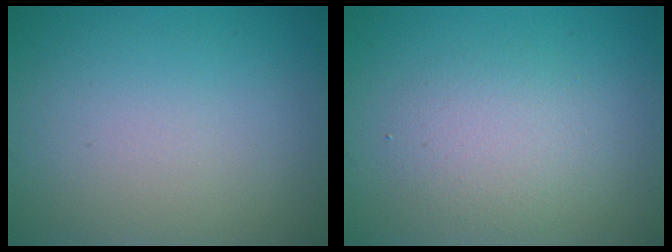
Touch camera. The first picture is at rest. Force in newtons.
{"total": 2.7, "press": 2.7, "slide": 0.2}